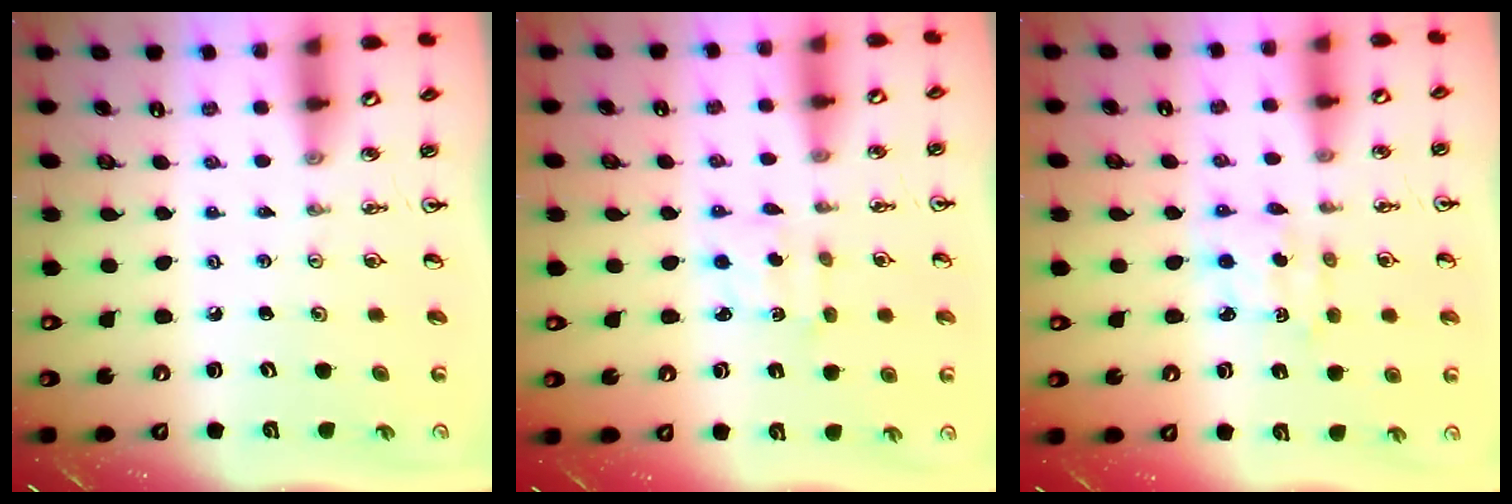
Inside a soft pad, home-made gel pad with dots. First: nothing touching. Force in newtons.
{"total": 1.9, "press": 1.8, "slide": 0.6}
{"total": 2.9, "press": 2.9, "slide": 0.2}